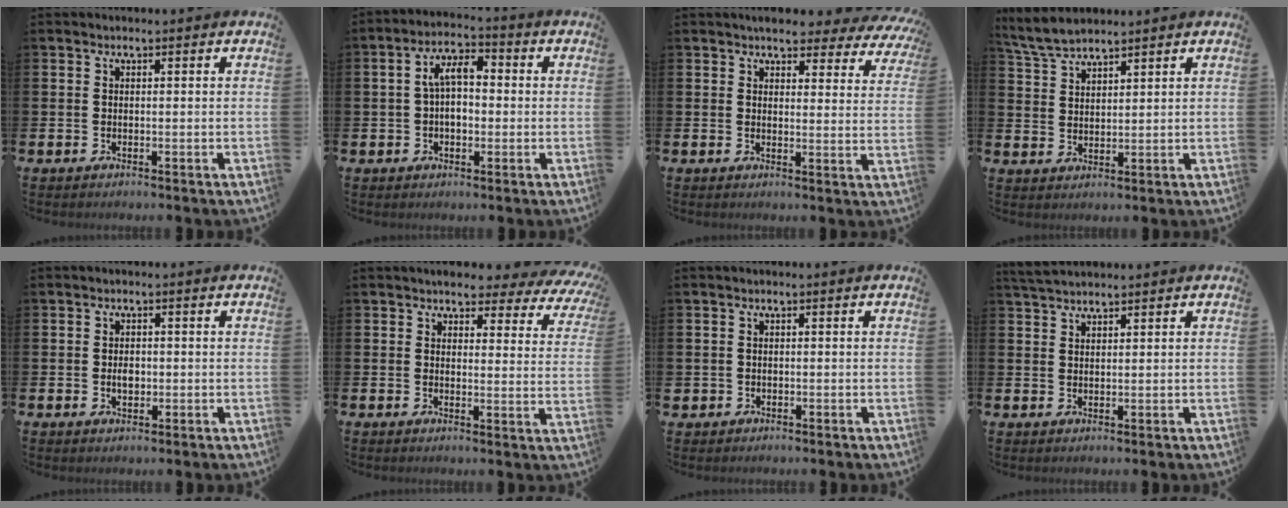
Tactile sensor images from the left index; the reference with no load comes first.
{"total": 5.9, "force": [0.9, 3.3, 4.8], "torque": [-0.077, 0.001, 0.008]}
{"total": 4.7, "force": [4.3, 1.6, 1.1], "torque": [-0.026, -0.026, 0.075]}
{"total": 4.7, "force": [4.5, 0.7, 1.1], "torque": [-0.040, -0.013, 0.084]}
{"total": 2.0, "force": [0.0, 1.4, 1.5], "torque": [-0.009, -0.003, -0.005]}
{"total": 4.1, "force": [3.7, 1.6, 0.9], "torque": [-0.023, -0.028, 0.061]}
{"total": 0.8, "force": [-0.1, 0.8, 0.1], "torque": [-0.002, 0.006, -0.005]}
{"total": 2.5, "force": [2.5, 0.4, 0.4], "torque": [-0.009, -0.007, 0.046]}